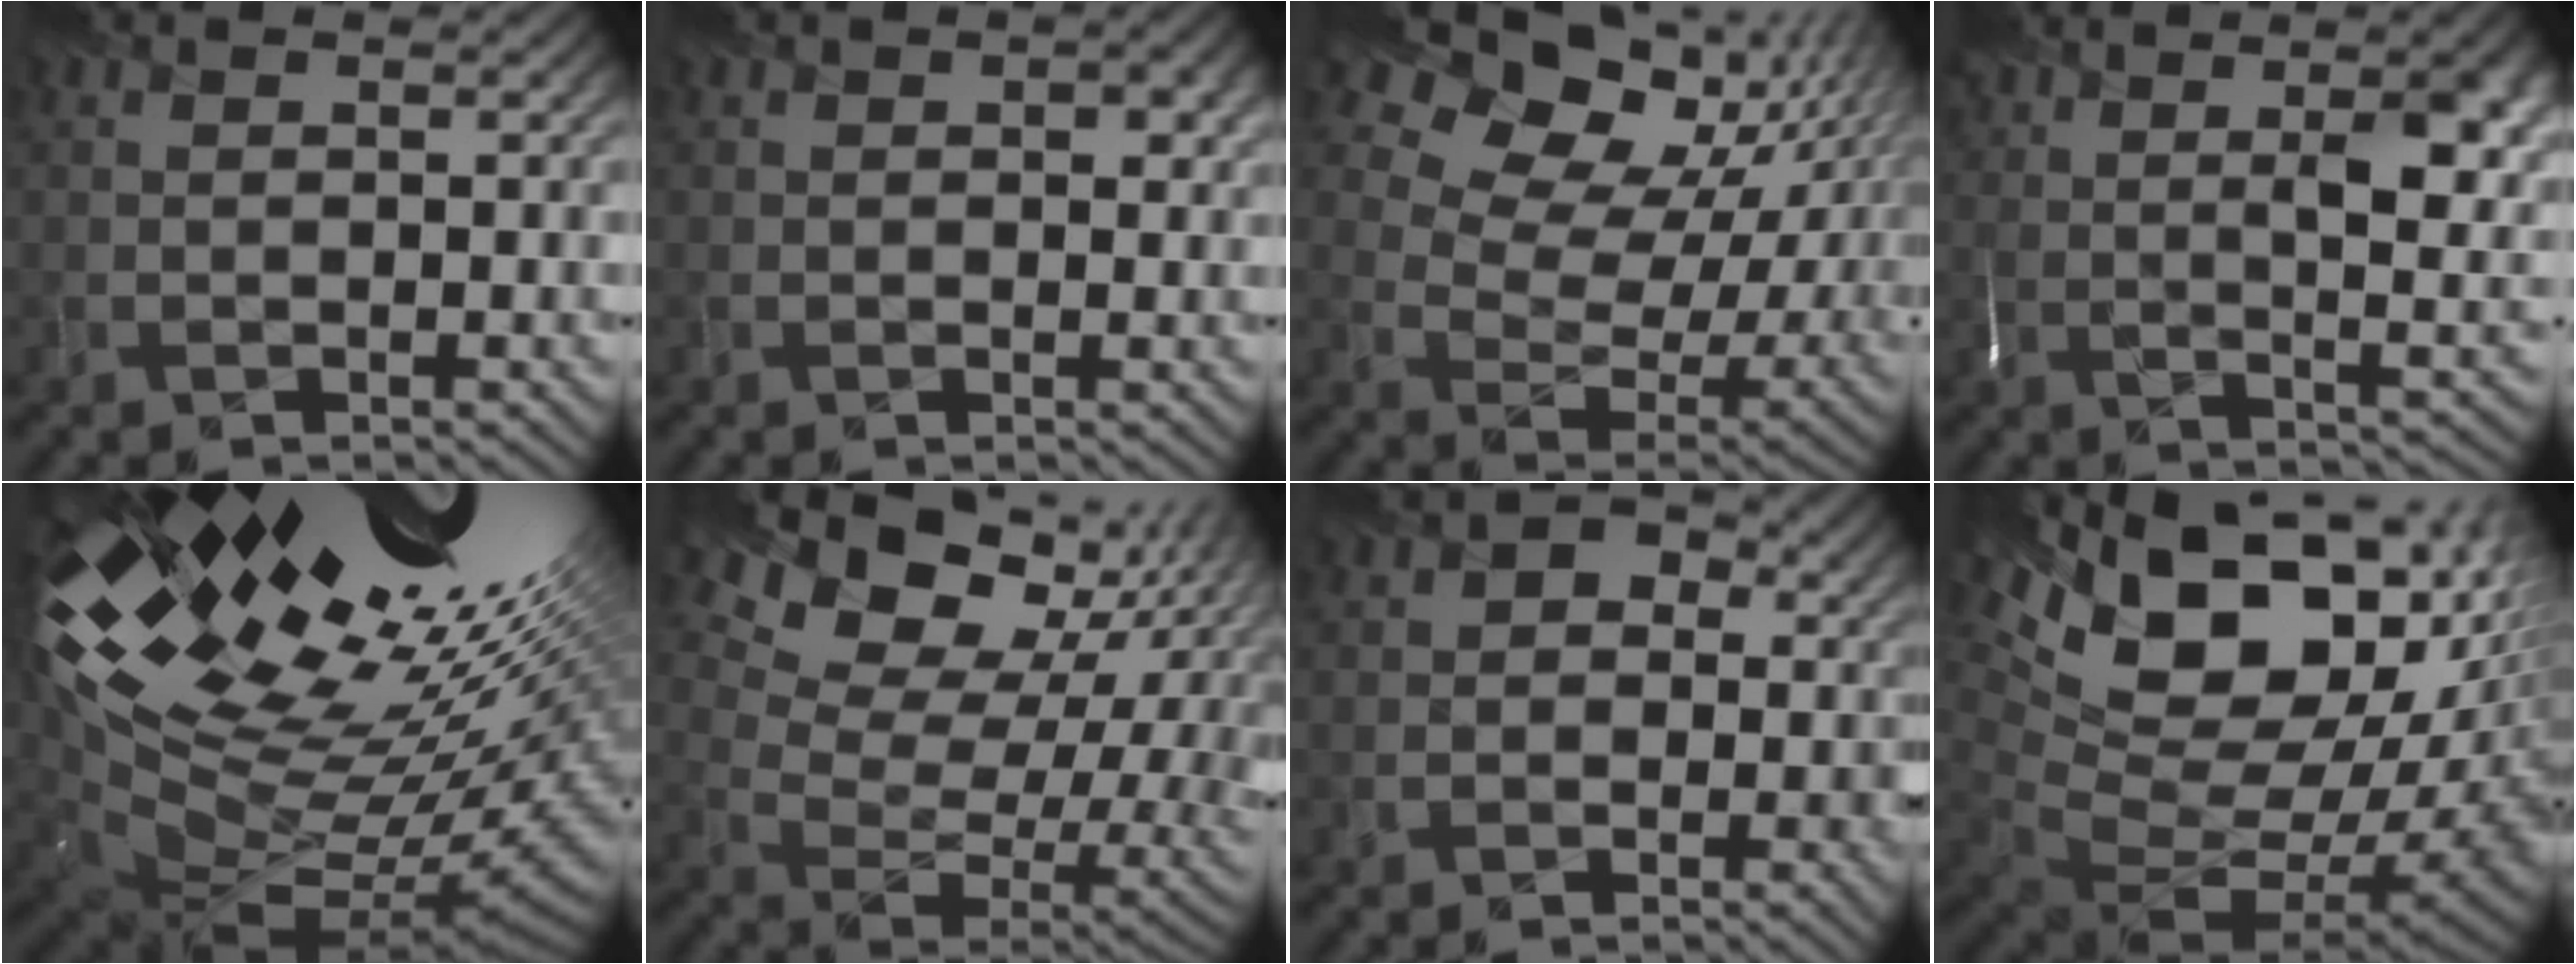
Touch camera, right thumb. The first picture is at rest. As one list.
[{"total": 2.5, "force": [0.7, 1.4, 1.9], "torque": [-0.030, -0.002, 0.013]}, {"total": 16.1, "force": [9.0, 9.4, 9.4], "torque": [-0.196, 0.028, 0.156]}, {"total": 13.9, "force": [5.3, 5.1, 11.8], "torque": [-0.180, 0.030, 0.081]}, {"total": 20.8, "force": [8.3, 9.7, 16.4], "torque": [-0.270, 0.001, 0.158]}, {"total": 18.3, "force": [9.9, 10.9, 10.9], "torque": [-0.220, 0.047, 0.161]}, {"total": 5.1, "force": [-0.6, 4.4, 2.5], "torque": [-0.017, 0.003, -0.022]}, {"total": 22.3, "force": [7.4, 13.5, 16.2], "torque": [-0.286, 0.019, 0.160]}]